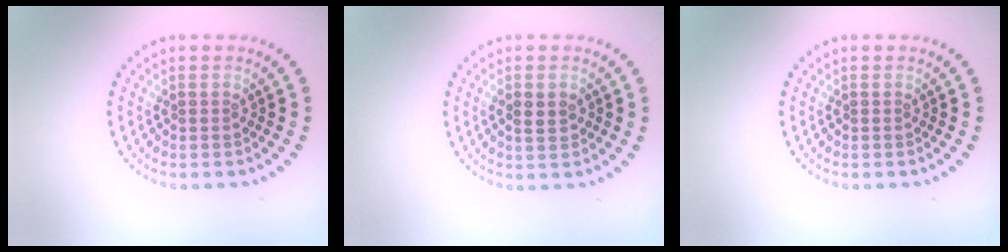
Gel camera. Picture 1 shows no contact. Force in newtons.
{"total": 1.6, "press": 1.6, "slide": 0.1}
{"total": 0.0}